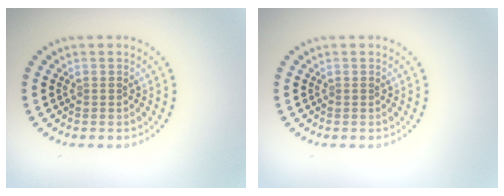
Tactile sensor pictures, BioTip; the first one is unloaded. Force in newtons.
{"total": 0.0}